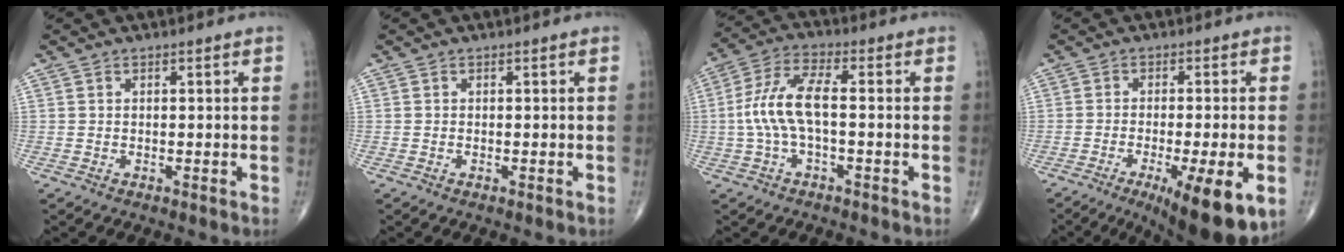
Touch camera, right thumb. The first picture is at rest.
{"total": 0.0}
{"total": 9.3, "force": [-0.7, 3.4, 8.6], "torque": [-0.198, 0.030, -0.017]}
{"total": 14.4, "force": [-6.1, 3.2, 12.6], "torque": [-0.152, -0.012, -0.083]}